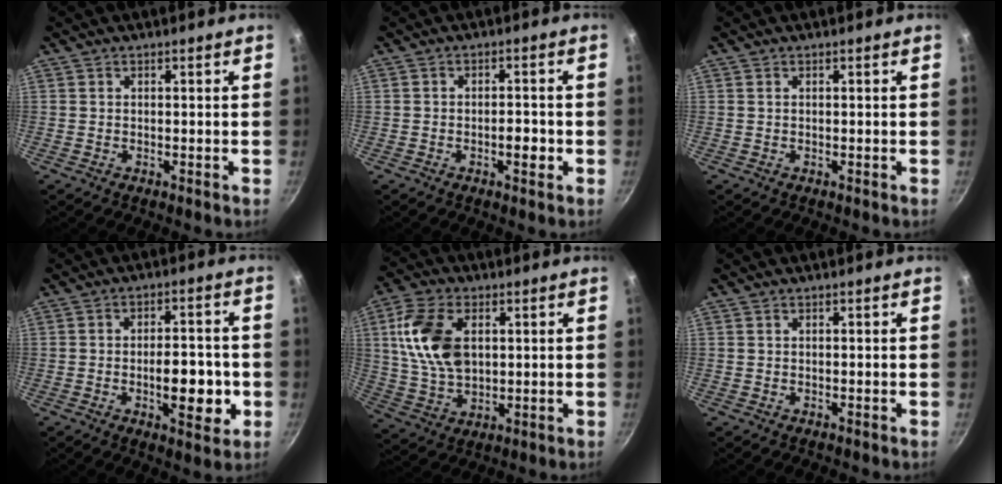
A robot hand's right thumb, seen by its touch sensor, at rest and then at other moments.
{"total": 3.3, "force": [-1.1, 1.6, 2.7], "torque": [-0.027, 0.013, -0.017]}
{"total": 0.0}
{"total": 10.5, "force": [-2.3, 4.8, 9.0], "torque": [-0.103, 0.011, -0.032]}
{"total": 14.1, "force": [3.2, 8.8, 10.5], "torque": [-0.185, -0.006, 0.064]}
{"total": 0.0}